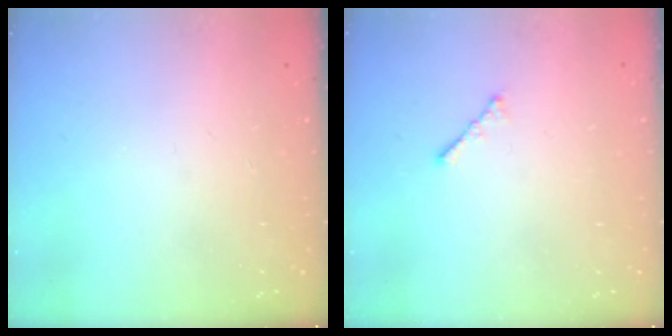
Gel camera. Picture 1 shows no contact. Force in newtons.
{"total": 1.7, "press": 1.6, "slide": 0.5}